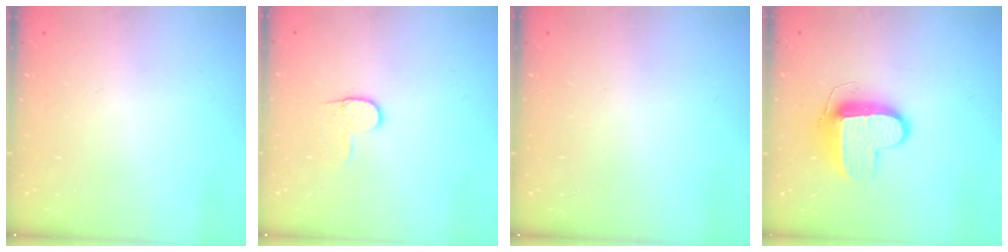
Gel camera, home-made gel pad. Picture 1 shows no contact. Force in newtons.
{"total": 5.7, "press": 5.6, "slide": 0.6}
{"total": 0.0}
{"total": 9.4, "press": 9.3, "slide": 1.3}